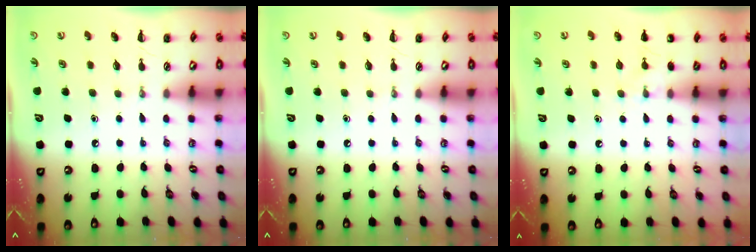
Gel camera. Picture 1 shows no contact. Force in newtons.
{"total": 0.0}
{"total": 6.3, "press": 6.1, "slide": 1.8}